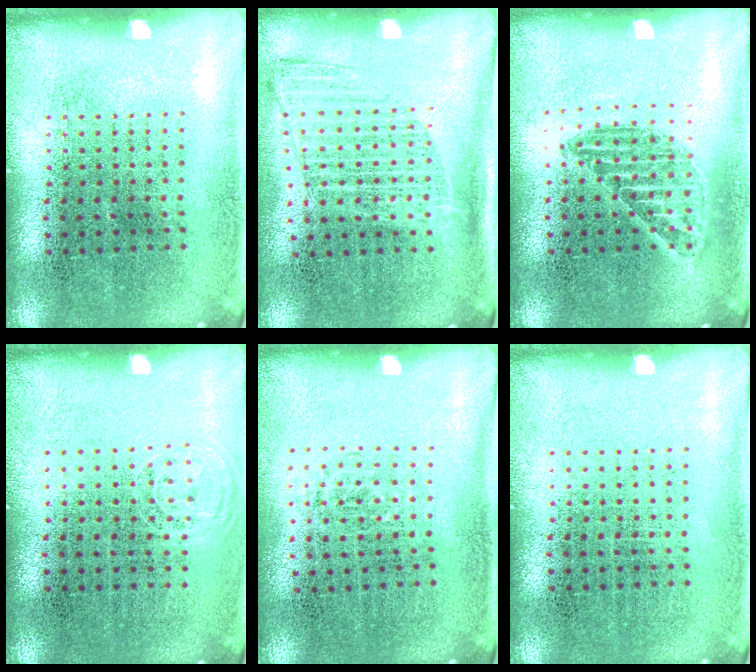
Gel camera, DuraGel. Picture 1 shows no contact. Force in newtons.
{"total": 1.3, "press": 1.1, "slide": 0.7}
{"total": 1.2, "press": 1.1, "slide": 0.5}
{"total": 0.7, "press": 0.6, "slide": 0.3}
{"total": 0.6, "press": 0.5, "slide": 0.3}
{"total": 0.0}